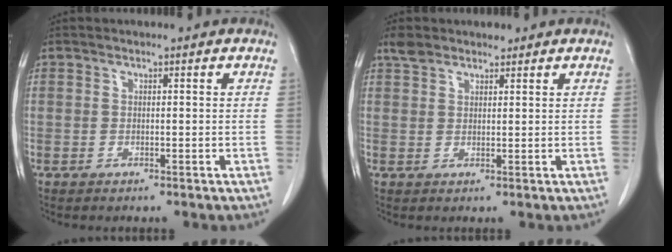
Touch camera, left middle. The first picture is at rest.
{"total": 2.9, "force": [2.4, 1.5, 0.8], "torque": [-0.019, 0.013, 0.044]}